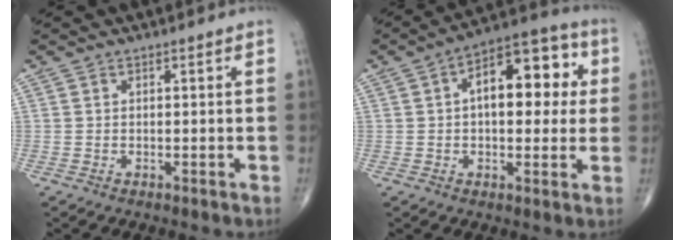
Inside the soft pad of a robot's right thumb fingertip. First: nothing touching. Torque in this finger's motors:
{"motor_torque": [1.02, 3.45, 1.38, 0.34, 0.11]}